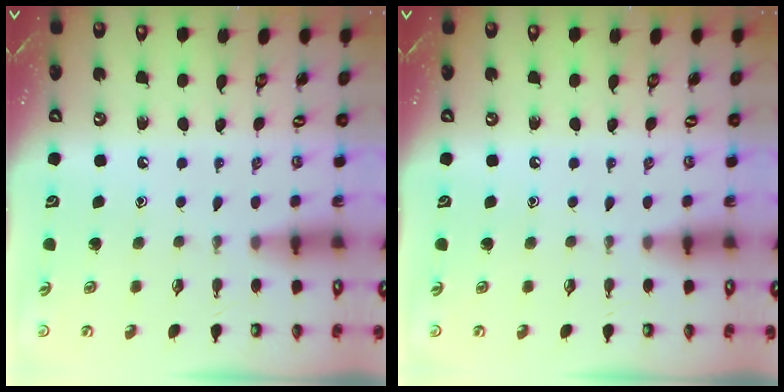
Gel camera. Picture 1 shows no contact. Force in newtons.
{"total": 0.0}